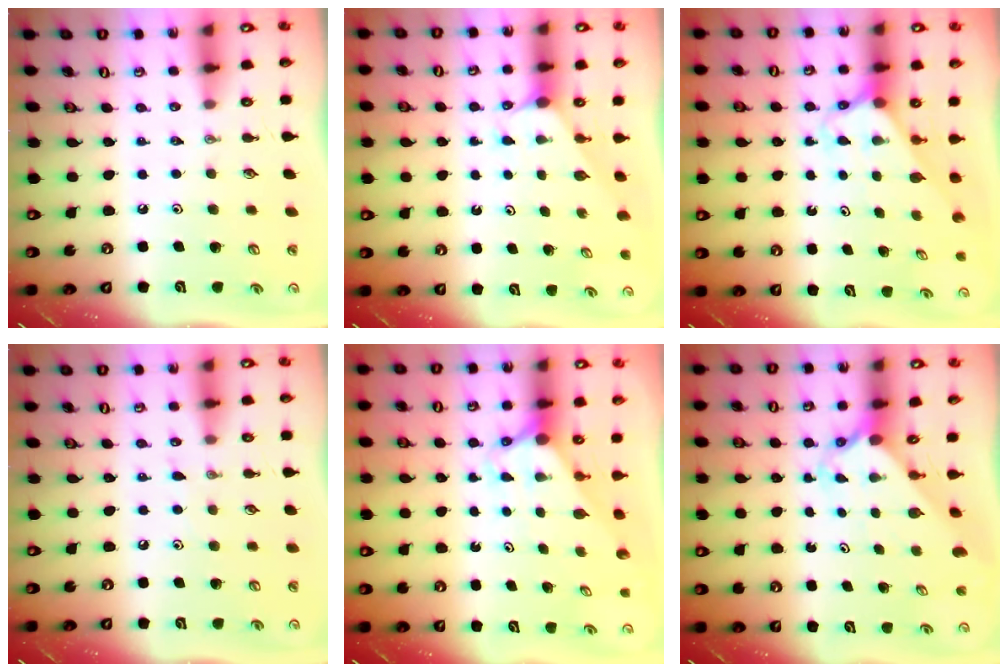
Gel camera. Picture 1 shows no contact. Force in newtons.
{"total": 1.0, "press": 0.9, "slide": 0.2}
{"total": 2.6, "press": 2.6, "slide": 0.2}
{"total": 3.2, "press": 3.2, "slide": 0.4}
{"total": 2.9, "press": 2.9, "slide": 0.0}
{"total": 2.1, "press": 2.1, "slide": 0.1}